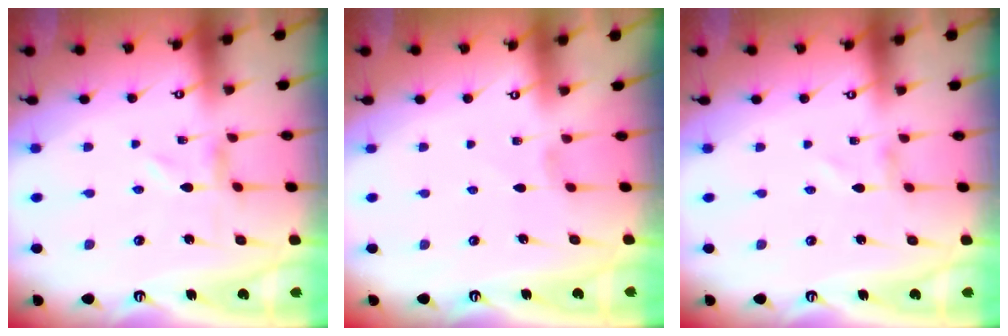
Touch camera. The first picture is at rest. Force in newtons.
{"total": 0.7, "press": 0.6, "slide": 0.3}
{"total": 1.0, "press": 1.0, "slide": 0.1}